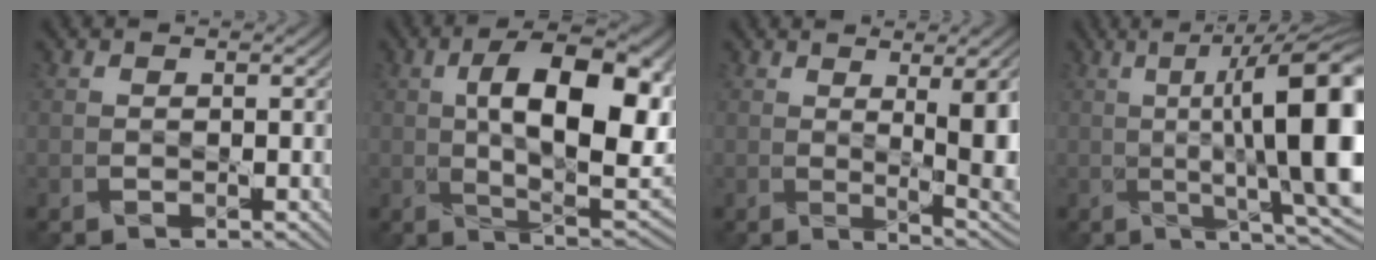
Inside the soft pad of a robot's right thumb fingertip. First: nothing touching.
{"total": 14.8, "force": [2.8, 6.6, 13.0], "torque": [-0.197, 0.004, 0.043]}
{"total": 10.6, "force": [0.6, 3.2, 10.1], "torque": [-0.125, 0.010, 0.012]}
{"total": 16.0, "force": [0.7, 3.6, 15.6], "torque": [-0.215, 0.020, 0.019]}